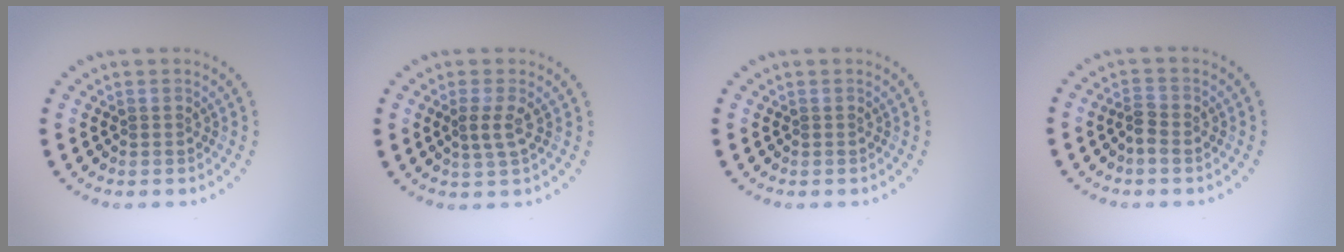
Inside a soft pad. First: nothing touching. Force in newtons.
{"total": 1.9, "press": 1.6, "slide": 0.9}
{"total": 0.0}
{"total": 1.3, "press": 1.2, "slide": 0.5}